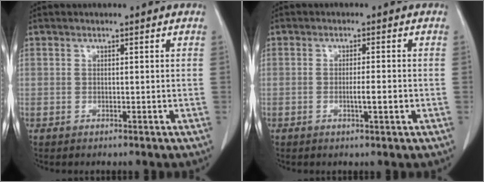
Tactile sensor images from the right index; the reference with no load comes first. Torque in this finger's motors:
{"motor_torque": [0.49, -0.18, 0.26, 0.05]}